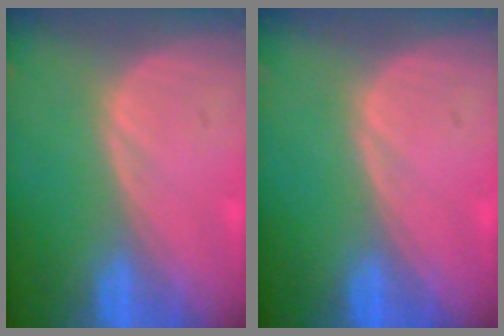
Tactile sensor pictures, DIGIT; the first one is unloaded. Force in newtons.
{"total": 0.0}